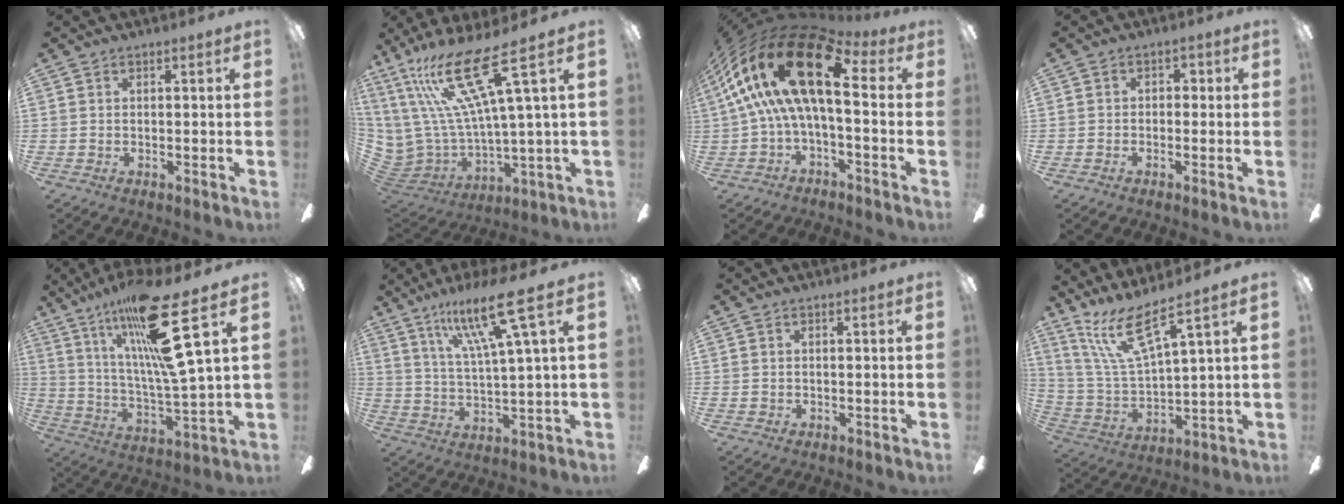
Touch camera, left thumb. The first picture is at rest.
{"total": 23.0, "force": [12.4, 5.7, 18.5], "torque": [-0.417, -0.064, 0.207]}
{"total": 23.5, "force": [5.8, 10.0, 20.5], "torque": [-0.380, -0.021, 0.101]}
{"total": 2.4, "force": [-1.4, 1.6, 1.1], "torque": [-0.018, 0.013, -0.029]}
{"total": 23.0, "force": [13.6, 3.2, 18.3], "torque": [-0.333, -0.068, 0.202]}
{"total": 16.1, "force": [9.2, 2.4, 13.1], "torque": [-0.240, -0.036, 0.139]}
{"total": 0.6, "force": [-0.2, 0.5, 0.3], "torque": [-0.007, 0.004, -0.006]}
{"total": 14.5, "force": [9.7, 3.4, 10.2], "torque": [-0.223, -0.043, 0.173]}